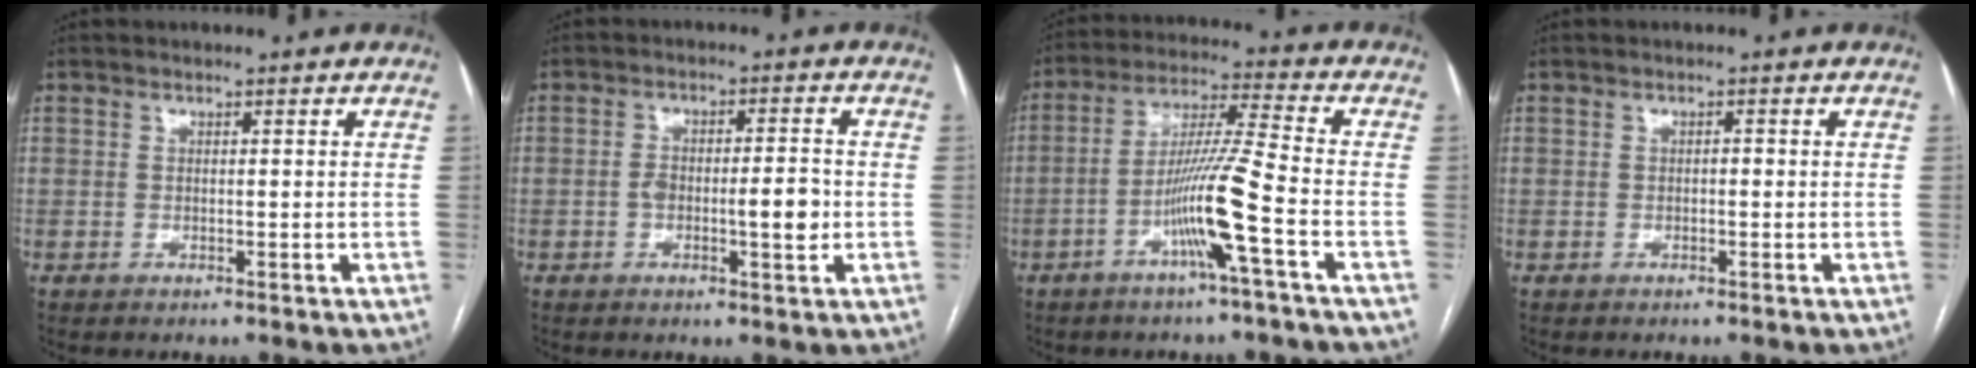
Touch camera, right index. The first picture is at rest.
{"total": 6.1, "force": [-1.1, 1.5, 5.8], "torque": [-0.101, 0.007, -0.016]}
{"total": 10.7, "force": [-4.2, -1.6, 9.7], "torque": [-0.189, 0.002, -0.081]}
{"total": 0.5, "force": [-0.1, 0.3, 0.5], "torque": [-0.006, 0.002, -0.004]}